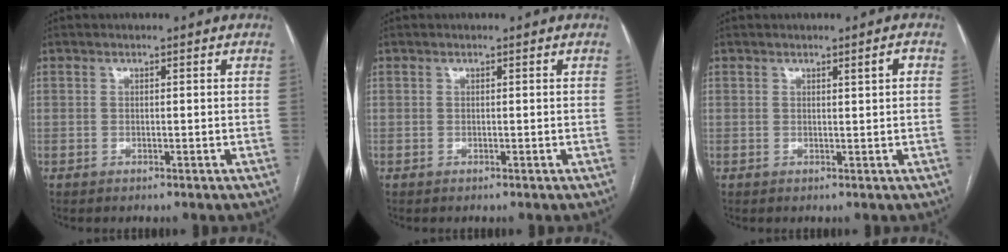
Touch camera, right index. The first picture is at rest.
{"total": 0.0}
{"total": 1.4, "force": [0.5, 0.0, 1.3], "torque": [-0.020, 0.000, 0.007]}